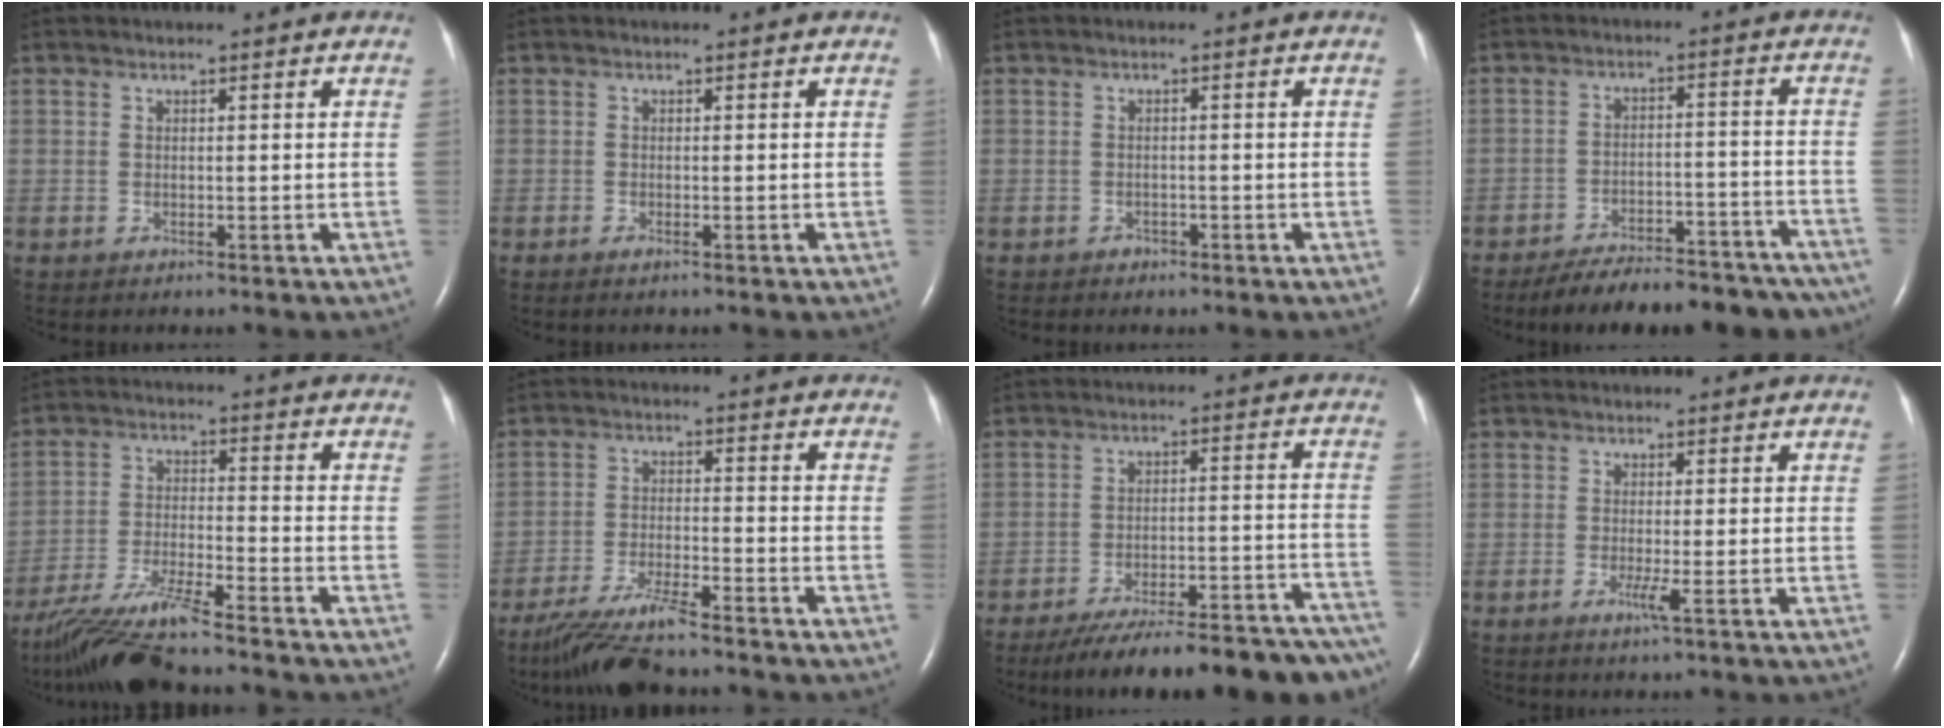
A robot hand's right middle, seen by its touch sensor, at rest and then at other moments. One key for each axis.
{"total": 0.6, "fx": -0.4, "fy": -0.1, "fz": 0.4, "tx": -0.011, "ty": -0.001, "tz": -0.008}
{"total": 0.8, "fx": -0.6, "fy": 0.5, "fz": 0.0, "tx": -0.001, "ty": 0.002, "tz": -0.011}
{"total": 18.7, "fx": -16.5, "fy": 5.4, "fz": 7.0, "tx": -0.071, "ty": 0.012, "tz": -0.217}
{"total": 10.9, "fx": -9.6, "fy": -1.1, "fz": 4.9, "tx": -0.094, "ty": -0.024, "tz": -0.177}
{"total": 8.6, "fx": -7.3, "fy": 0.0, "fz": 4.6, "tx": -0.090, "ty": -0.029, "tz": -0.134}
{"total": 24.0, "fx": -21.0, "fy": 4.3, "fz": 10.8, "tx": -0.105, "ty": -0.001, "tz": -0.278}
{"total": 1.7, "fx": -0.5, "fy": -0.4, "fz": 1.5, "tx": -0.030, "ty": -0.005, "tz": -0.011}